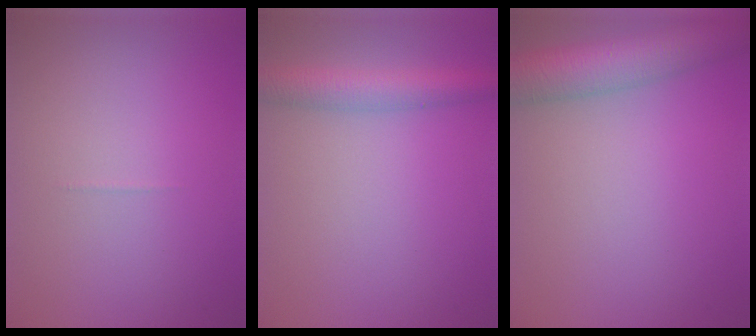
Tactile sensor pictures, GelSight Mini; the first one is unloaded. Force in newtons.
{"total": 3.5, "press": 3.5, "slide": 0.1}
{"total": 6.5, "press": 6.5, "slide": 0.3}